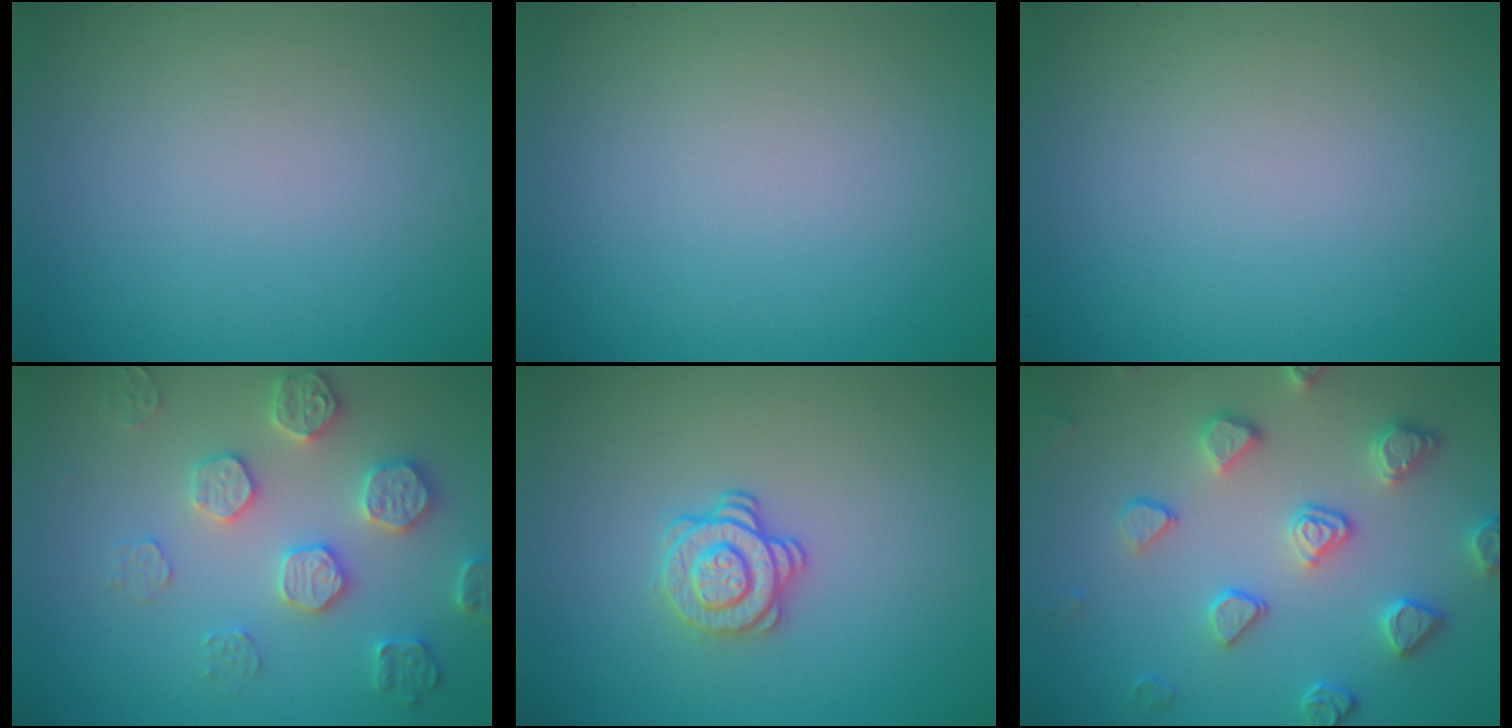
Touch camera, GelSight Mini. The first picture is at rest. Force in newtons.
{"total": 0.0}
{"total": 0.0}
{"total": 4.4, "press": 4.3, "slide": 0.9}
{"total": 2.4, "press": 2.0, "slide": 1.4}
{"total": 4.1, "press": 4.0, "slide": 0.6}